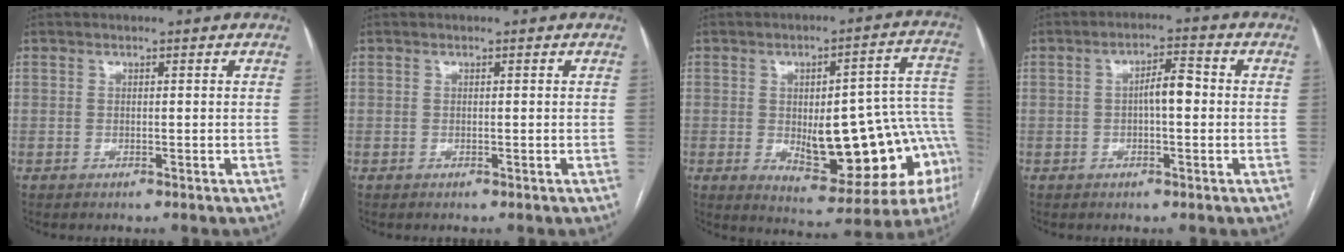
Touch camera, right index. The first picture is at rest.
{"total": 0.0}
{"total": 20.9, "force": [-4.0, 6.8, 19.4], "torque": [-0.175, 0.032, -0.027]}
{"total": 4.2, "force": [-0.2, 1.2, 4.1], "torque": [-0.066, 0.015, -0.004]}